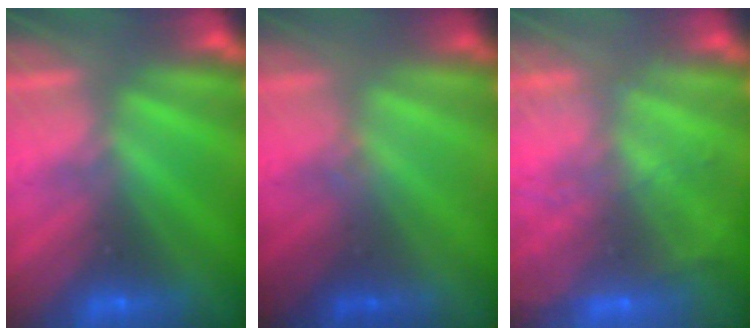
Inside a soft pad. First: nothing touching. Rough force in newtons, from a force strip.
{"total": 1.3}
{"total": 5.9}